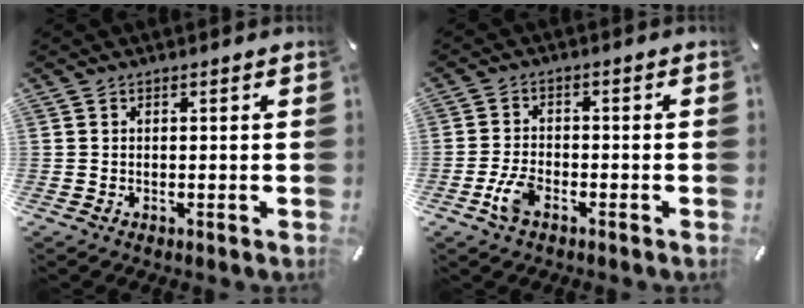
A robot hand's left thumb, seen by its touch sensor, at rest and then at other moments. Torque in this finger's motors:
{"motor_torque": [-0.13, 0.47, 0.06, 0.06, 0.06]}